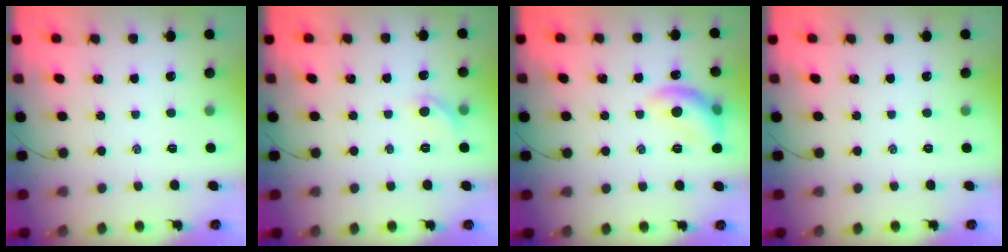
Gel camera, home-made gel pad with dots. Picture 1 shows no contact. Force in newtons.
{"total": 5.9, "press": 5.6, "slide": 1.6}
{"total": 10.6, "press": 10.5, "slide": 0.4}
{"total": 0.0}